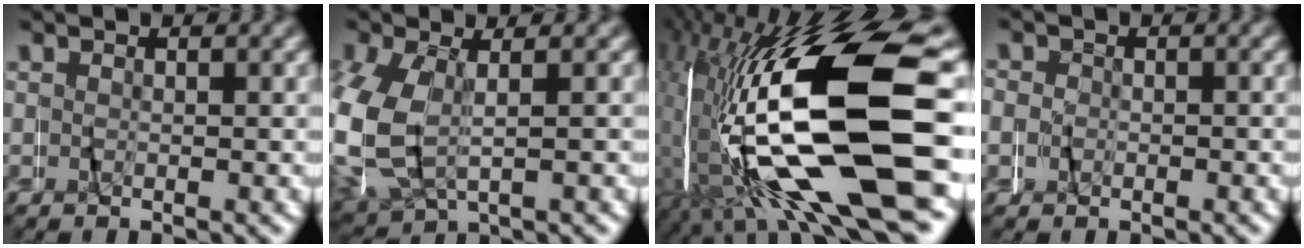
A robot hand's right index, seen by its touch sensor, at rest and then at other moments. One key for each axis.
{"total": 7.3, "fx": -0.3, "fy": 5.9, "fz": 4.3, "tx": -0.144, "ty": -0.016, "tz": 0.001}
{"total": 20.4, "fx": -3.6, "fy": 8.9, "fz": 18.0, "tx": -0.335, "ty": -0.024, "tz": -0.026}
{"total": 2.5, "fx": -0.1, "fy": 2.5, "fz": 0.4, "tx": -0.020, "ty": 0.004, "tz": -0.010}